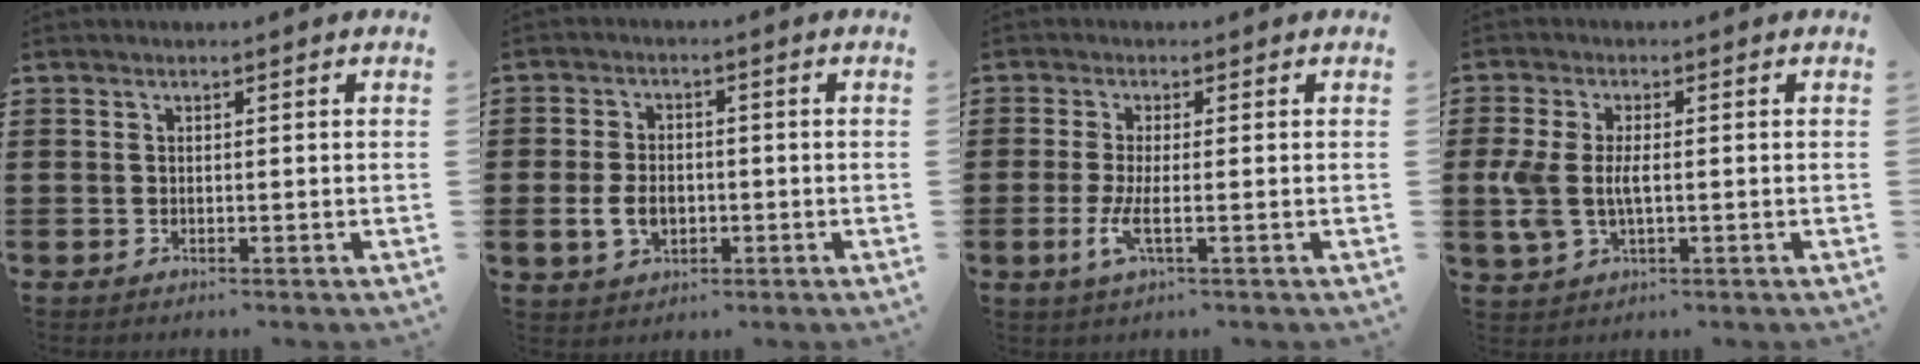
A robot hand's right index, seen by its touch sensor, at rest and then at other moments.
{"total": 4.6, "force": [-1.1, 3.2, 3.2], "torque": [-0.069, -0.004, -0.024]}
{"total": 4.1, "force": [-1.0, 0.5, 4.0], "torque": [-0.089, -0.014, -0.022]}
{"total": 5.3, "force": [-0.2, 2.6, 4.6], "torque": [-0.116, -0.004, -0.012]}